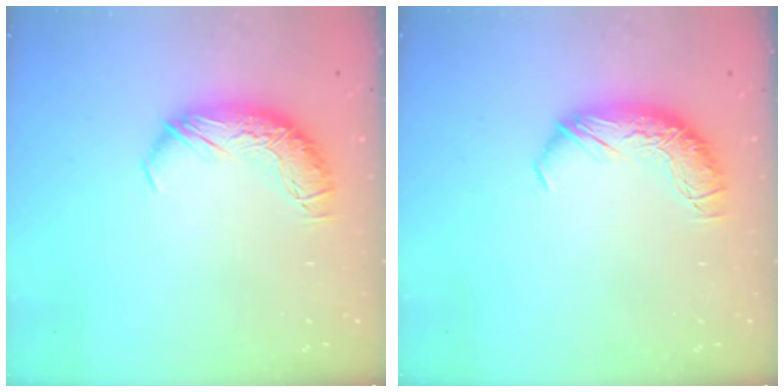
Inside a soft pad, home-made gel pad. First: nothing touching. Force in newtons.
{"total": 0.0}